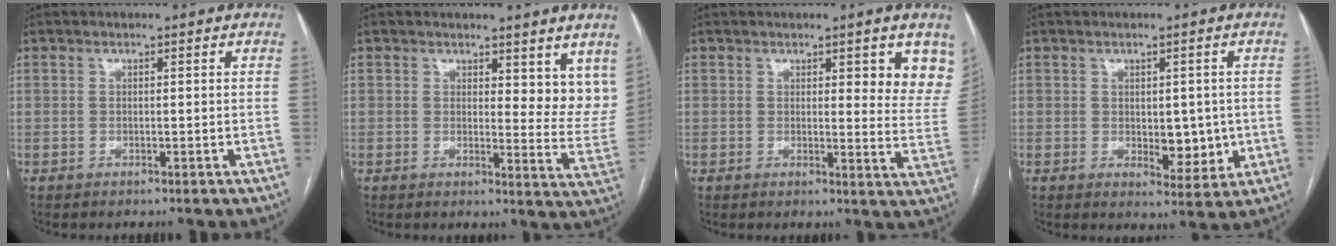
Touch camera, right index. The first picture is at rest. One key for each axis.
{"total": 8.6, "fx": 6.7, "fy": 3.4, "fz": 4.2, "tx": -0.034, "ty": -0.030, "tz": 0.067}
{"total": 8.4, "fx": 5.1, "fy": 2.3, "fz": 6.3, "tx": -0.057, "ty": -0.023, "tz": 0.046}
{"total": 5.6, "fx": -0.5, "fy": 3.0, "fz": 4.7, "tx": -0.056, "ty": -0.004, "tz": 0.004}